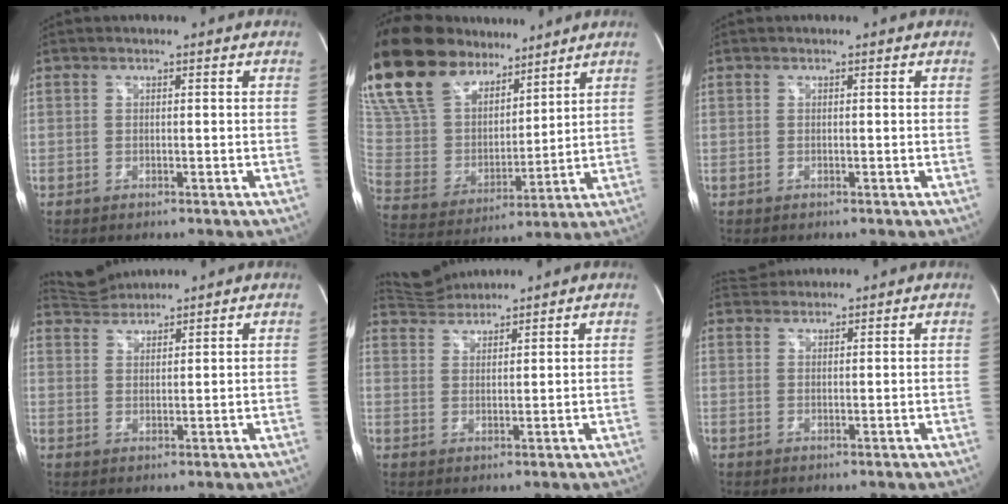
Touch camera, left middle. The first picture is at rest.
{"total": 21.7, "force": [16.9, 9.0, 10.1], "torque": [-0.238, 0.021, 0.320]}
{"total": 0.0}
{"total": 4.1, "force": [4.1, 0.0, -0.4], "torque": [-0.003, 0.014, 0.083]}
{"total": 4.5, "force": [4.5, 0.1, -0.2], "torque": [-0.007, 0.015, 0.090]}
{"total": 2.6, "force": [2.6, 0.3, -0.2], "torque": [-0.006, 0.014, 0.053]}